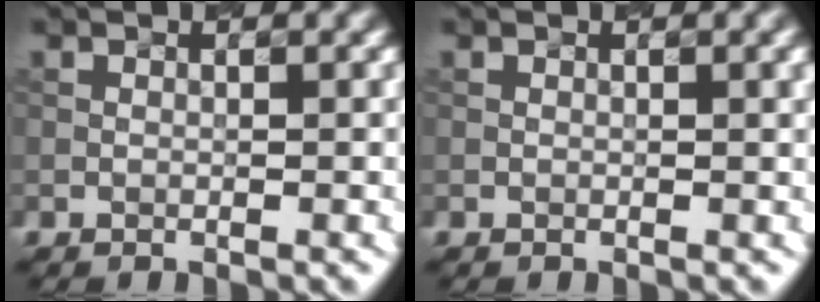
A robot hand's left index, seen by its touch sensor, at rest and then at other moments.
{"total": 1.4, "force": [0.4, 0.5, 1.3], "torque": [-0.013, 0.004, 0.003]}